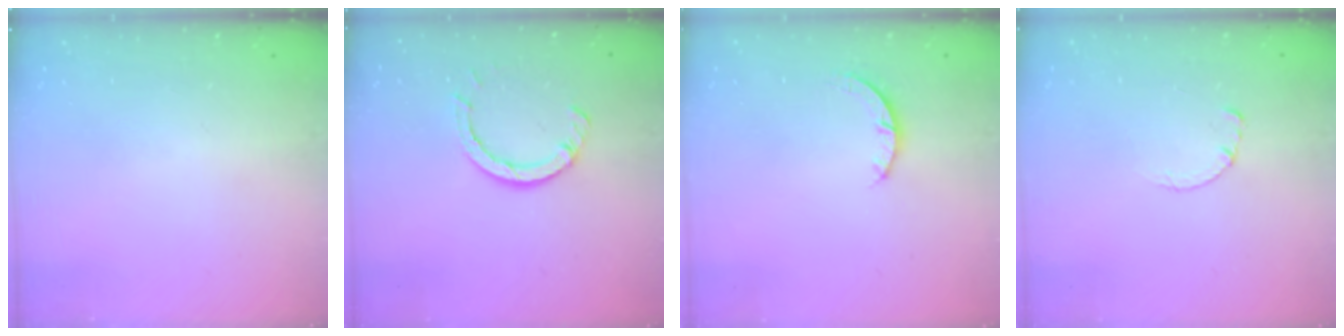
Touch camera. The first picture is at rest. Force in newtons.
{"total": 5.7, "press": 5.6, "slide": 0.7}
{"total": 2.9, "press": 2.9, "slide": 0.4}
{"total": 0.7, "press": 0.6, "slide": 0.1}